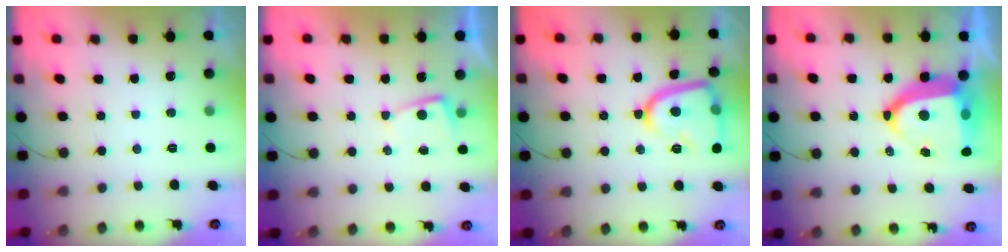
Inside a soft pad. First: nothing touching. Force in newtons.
{"total": 2.7, "press": 2.7, "slide": 0.3}
{"total": 14.2, "press": 14.2, "slide": 0.7}
{"total": 16.7, "press": 16.7, "slide": 1.7}